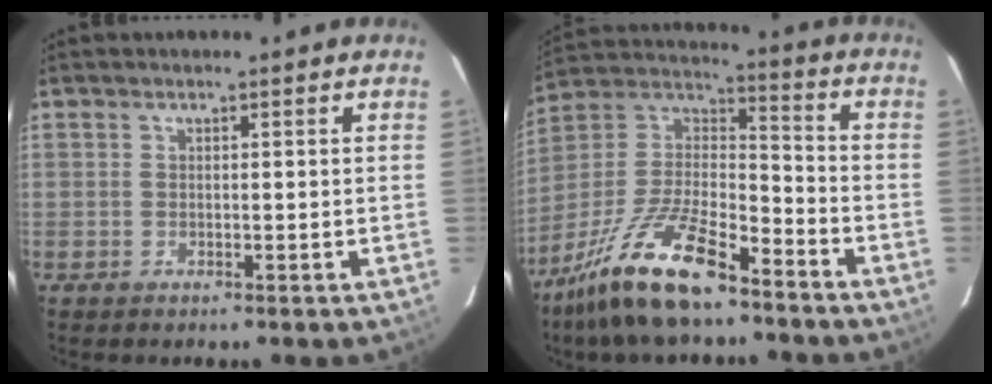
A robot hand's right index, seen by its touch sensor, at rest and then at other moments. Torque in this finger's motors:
{"motor_torque": [1.13, -1.01, 0.79, 0.21]}